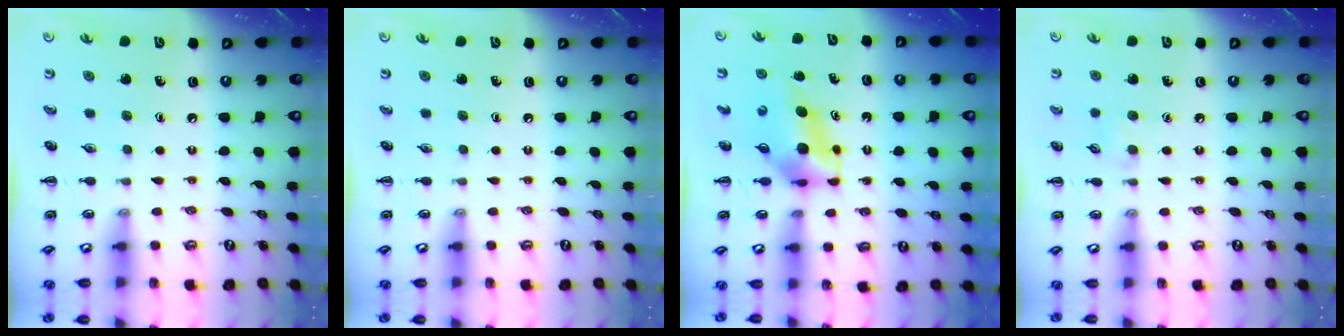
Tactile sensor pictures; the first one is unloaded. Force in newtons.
{"total": 0.0}
{"total": 5.3, "press": 5.2, "slide": 1.1}
{"total": 4.1, "press": 3.7, "slide": 1.6}